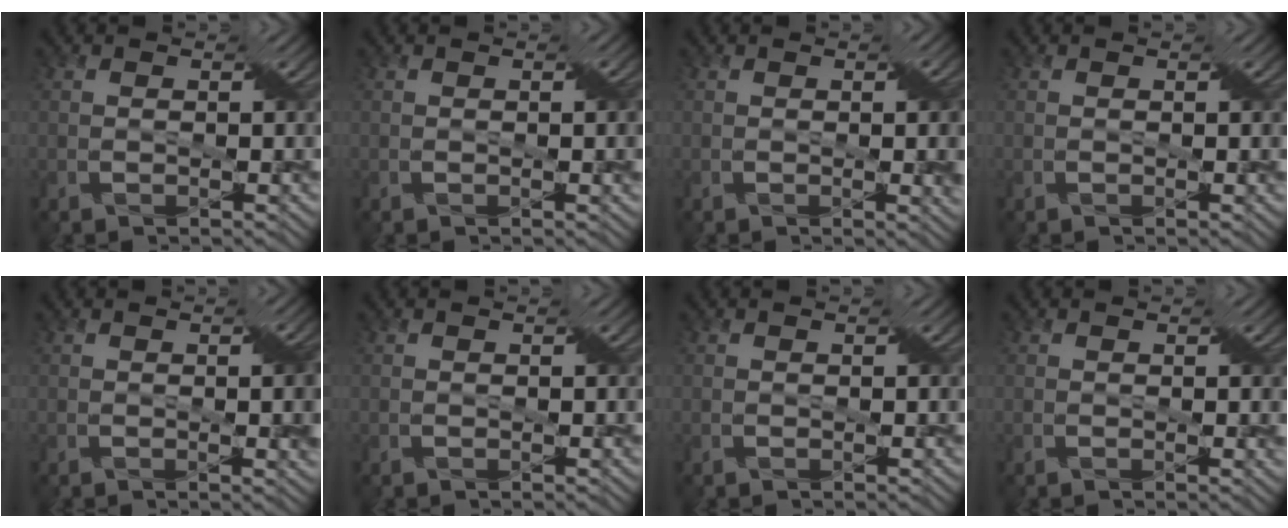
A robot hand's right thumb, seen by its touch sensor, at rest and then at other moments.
{"total": 1.5, "force": [0.1, 0.2, 1.4], "torque": [-0.018, 0.002, 0.000]}
{"total": 3.0, "force": [0.0, 0.6, 2.9], "torque": [-0.042, 0.002, 0.002]}
{"total": 0.0}
{"total": 3.4, "force": [0.0, 0.7, 3.3], "torque": [-0.049, 0.003, 0.002]}
{"total": 0.0}
{"total": 0.0}
{"total": 0.6, "force": [0.2, 0.1, 0.6], "torque": [-0.007, -0.002, 0.001]}